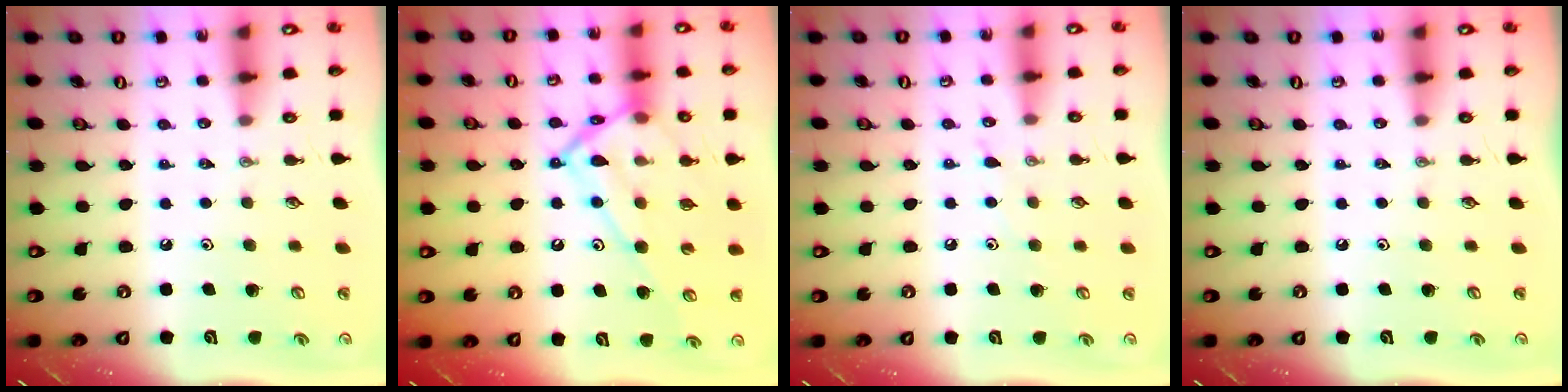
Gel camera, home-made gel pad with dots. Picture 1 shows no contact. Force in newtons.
{"total": 17.1, "press": 17.1, "slide": 1.0}
{"total": 6.3, "press": 6.3, "slide": 0.6}
{"total": 0.0}